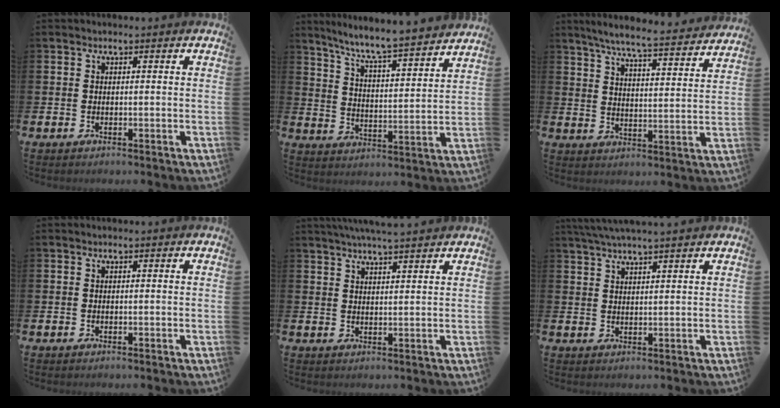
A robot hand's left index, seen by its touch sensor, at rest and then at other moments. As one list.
[{"total": 7.7, "force": [7.3, -0.2, 2.5], "torque": [-0.082, -0.058, 0.124]}, {"total": 7.0, "force": [6.5, 0.1, 2.5], "torque": [-0.068, -0.045, 0.110]}, {"total": 0.0}, {"total": 4.3, "force": [4.1, -0.2, 1.4], "torque": [-0.028, -0.012, 0.072]}, {"total": 3.7, "force": [3.5, -0.1, 1.3], "torque": [-0.042, -0.002, 0.066]}]